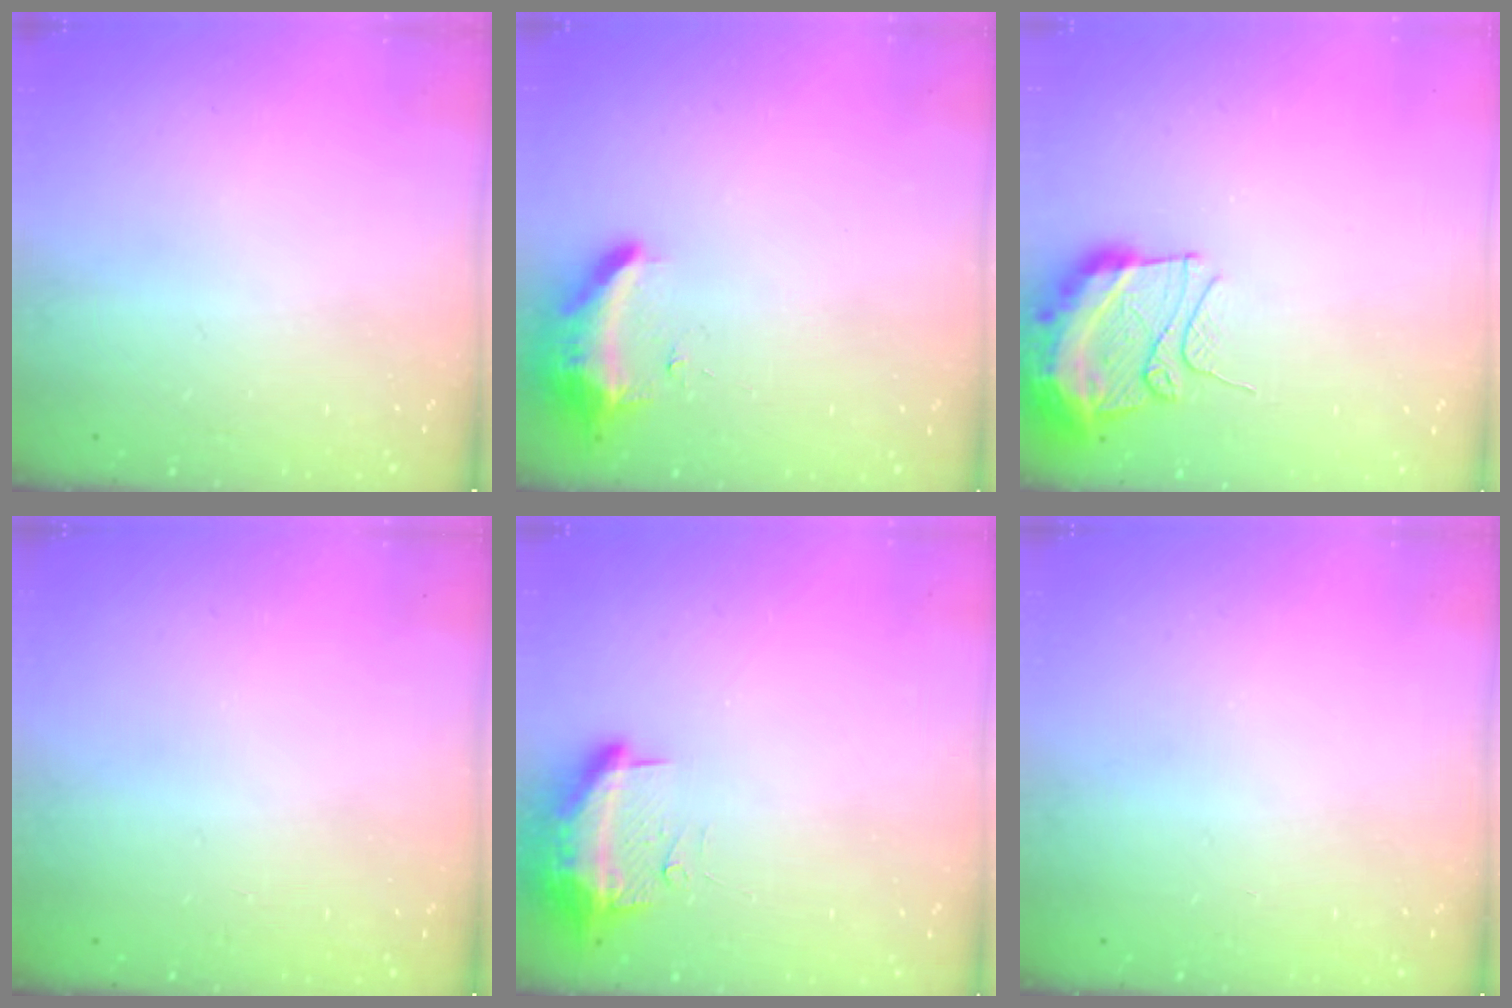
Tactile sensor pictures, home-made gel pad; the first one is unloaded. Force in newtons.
{"total": 8.9, "press": 8.8, "slide": 1.6}
{"total": 12.4, "press": 12.3, "slide": 1.6}
{"total": 0.0}
{"total": 10.0, "press": 9.9, "slide": 1.7}
{"total": 0.0}